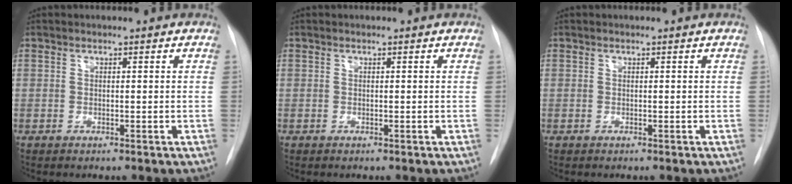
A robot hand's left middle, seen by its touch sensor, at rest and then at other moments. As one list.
[{"total": 0.0}, {"total": 0.0}]